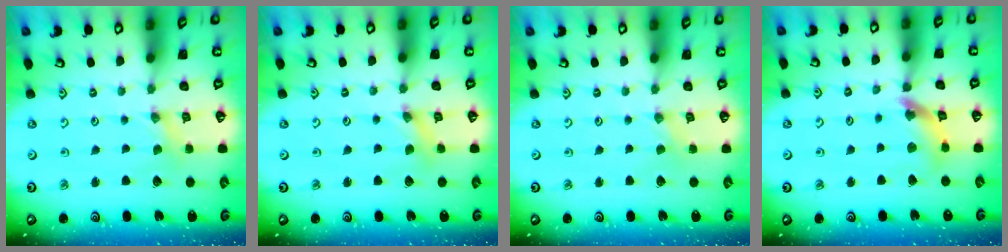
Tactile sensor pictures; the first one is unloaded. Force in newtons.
{"total": 2.3, "press": 2.3, "slide": 0.3}
{"total": 0.0}
{"total": 11.4, "press": 11.3, "slide": 1.3}